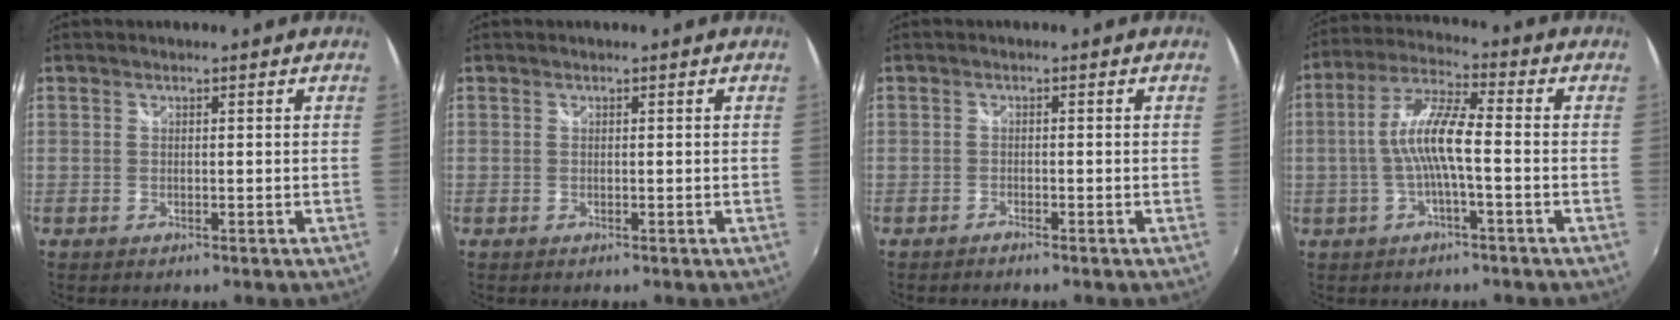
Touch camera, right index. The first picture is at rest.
{"total": 0.0}
{"total": 1.0, "force": [-1.0, 0.2, 0.3], "torque": [-0.012, -0.003, -0.019]}
{"total": 9.0, "force": [-1.5, 1.2, 8.8], "torque": [-0.185, 0.012, -0.027]}